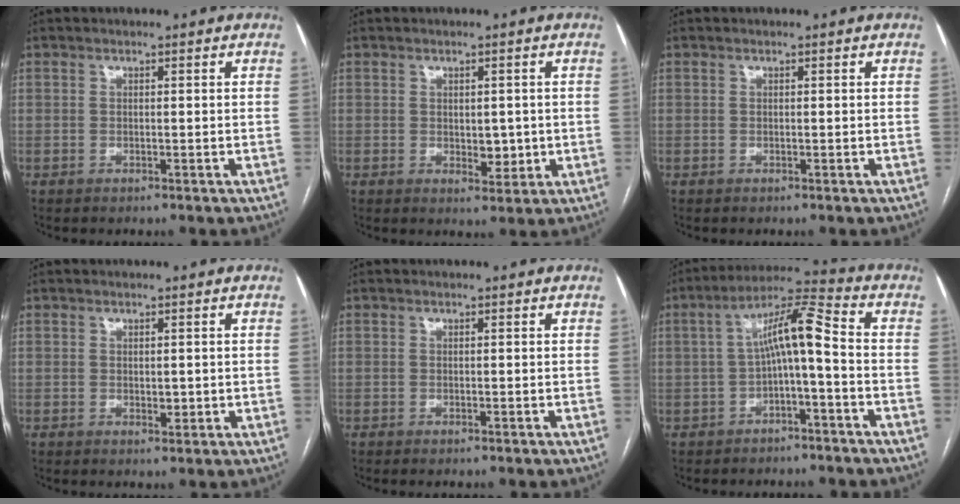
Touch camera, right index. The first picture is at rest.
{"total": 3.7, "force": [0.0, 2.1, 3.0], "torque": [-0.039, -0.003, 0.009]}
{"total": 0.0}
{"total": 1.8, "force": [0.1, 1.0, 1.5], "torque": [-0.020, -0.004, 0.005]}
{"total": 0.5, "force": [-0.4, 0.0, 0.3], "torque": [-0.009, -0.002, -0.006]}
{"total": 8.4, "force": [-1.0, 1.0, 8.2], "torque": [-0.142, 0.038, -0.018]}